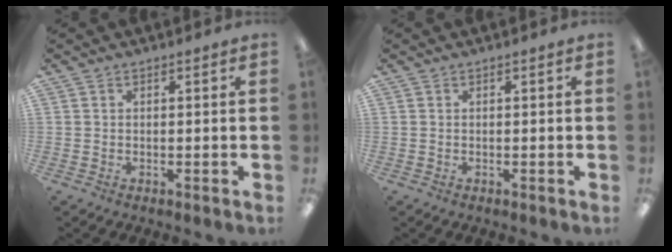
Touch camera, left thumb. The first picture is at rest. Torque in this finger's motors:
{"motor_torque": [-0.24, -0.24, 0.00, 0.00, 0.00]}